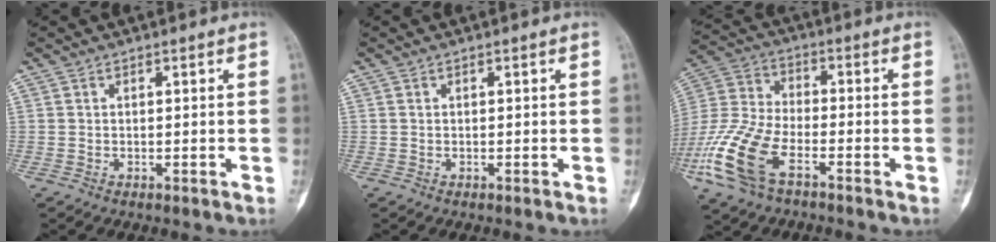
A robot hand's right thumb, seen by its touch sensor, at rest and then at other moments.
{"total": 0.0}
{"total": 15.3, "force": [-7.2, 7.4, 11.3], "torque": [-0.252, 0.018, -0.147]}